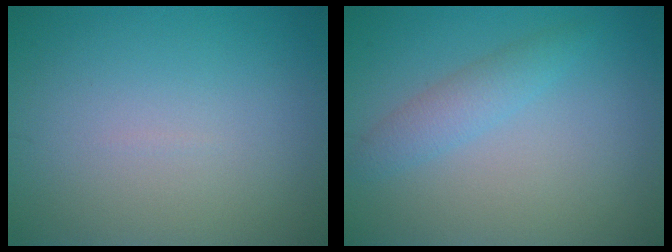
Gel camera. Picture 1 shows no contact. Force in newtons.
{"total": 2.2, "press": 2.2, "slide": 0.1}